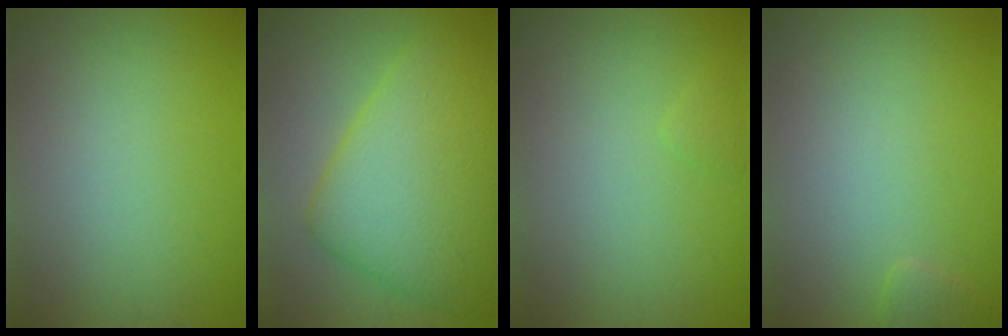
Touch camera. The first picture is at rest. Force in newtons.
{"total": 9.7, "press": 9.7, "slide": 0.2}
{"total": 0.7, "press": 0.7, "slide": 0.0}
{"total": 0.9, "press": 0.9, "slide": 0.1}